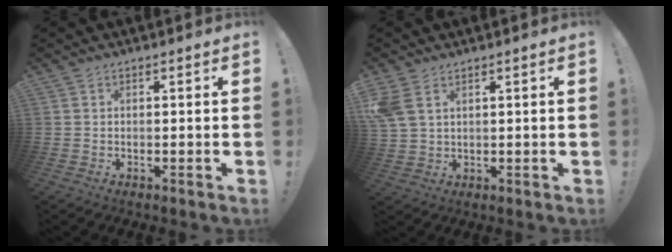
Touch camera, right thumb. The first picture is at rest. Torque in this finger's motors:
{"motor_torque": [0.74, 1.20, 1.29, 0.28, 0.63]}